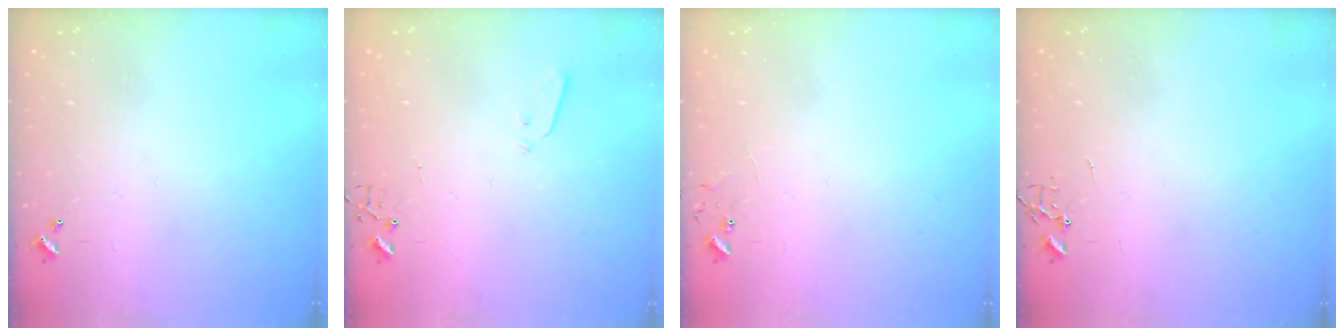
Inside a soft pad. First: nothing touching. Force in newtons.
{"total": 2.1, "press": 2.0, "slide": 0.4}
{"total": 5.8, "press": 5.8, "slide": 0.5}
{"total": 0.0}